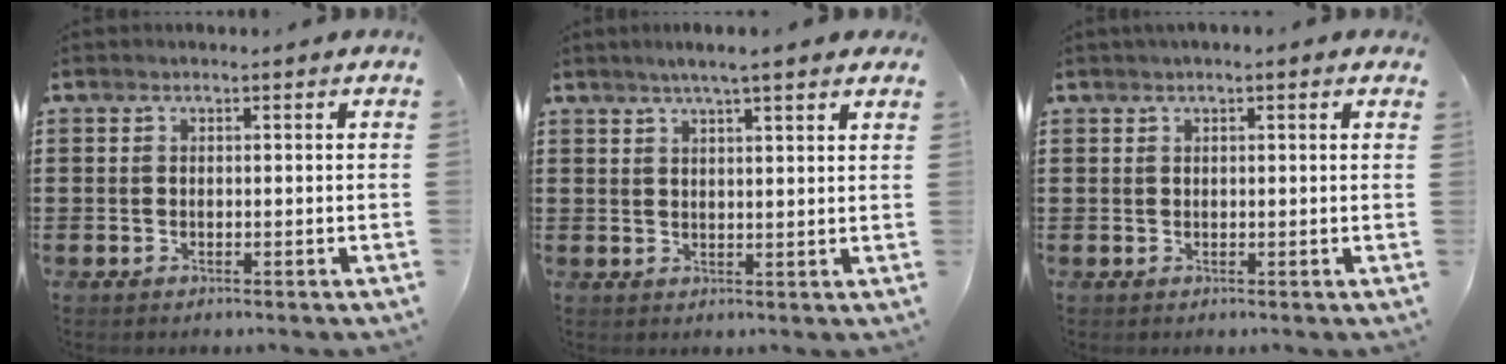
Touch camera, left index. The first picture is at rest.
{"total": 3.7, "force": [3.0, -0.2, 2.2], "torque": [-0.051, 0.000, 0.053]}
{"total": 1.0, "force": [0.6, 0.2, 0.8], "torque": [-0.017, 0.003, 0.010]}